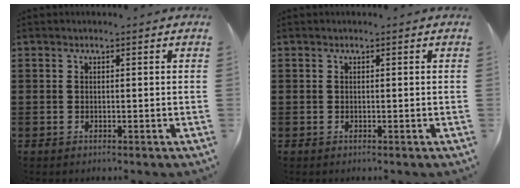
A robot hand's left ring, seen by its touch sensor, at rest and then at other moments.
{"total": 0.0}